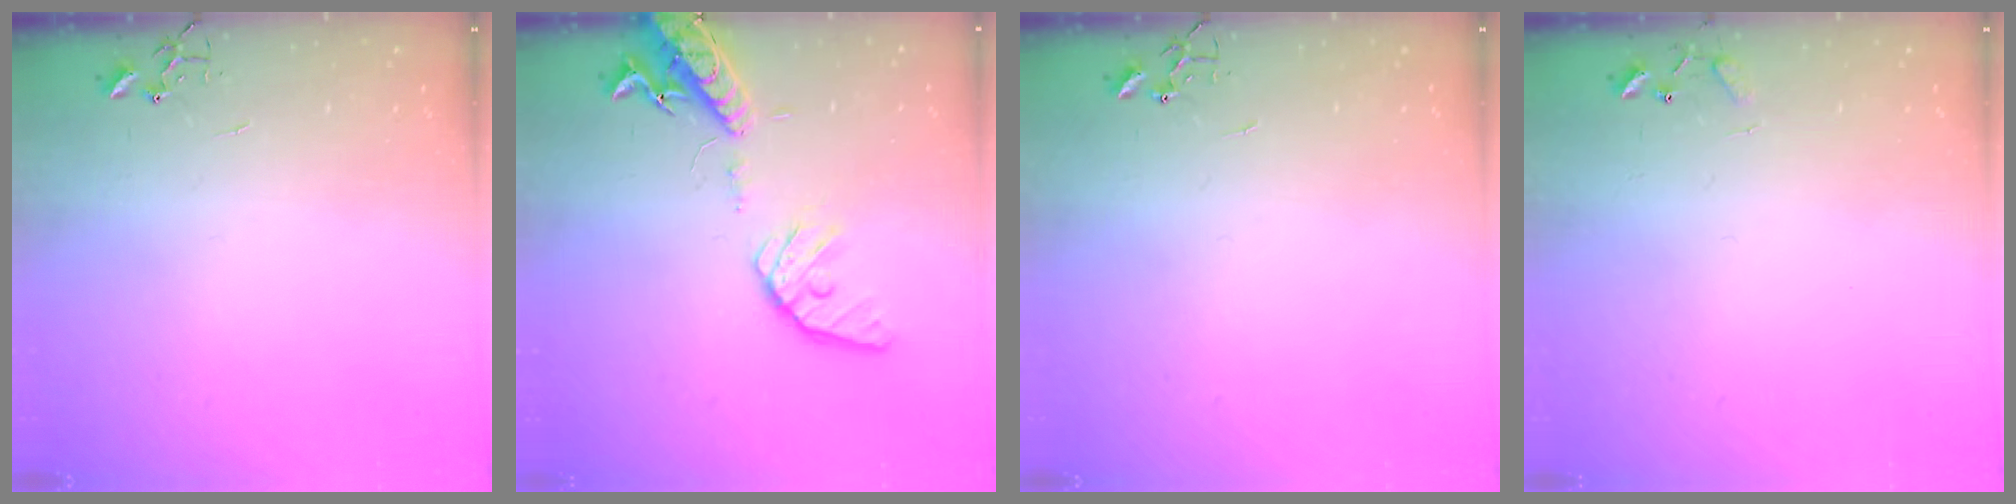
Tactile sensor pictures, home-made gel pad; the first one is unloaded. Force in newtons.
{"total": 16.1, "press": 15.8, "slide": 3.0}
{"total": 0.0}
{"total": 5.8, "press": 5.8, "slide": 0.5}